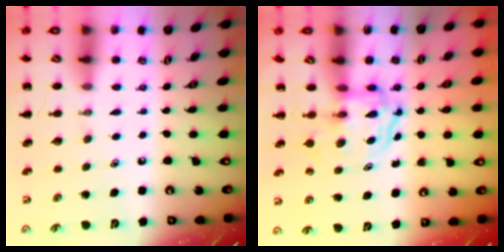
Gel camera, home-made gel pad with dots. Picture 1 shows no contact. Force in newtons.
{"total": 3.4, "press": 3.4, "slide": 0.3}